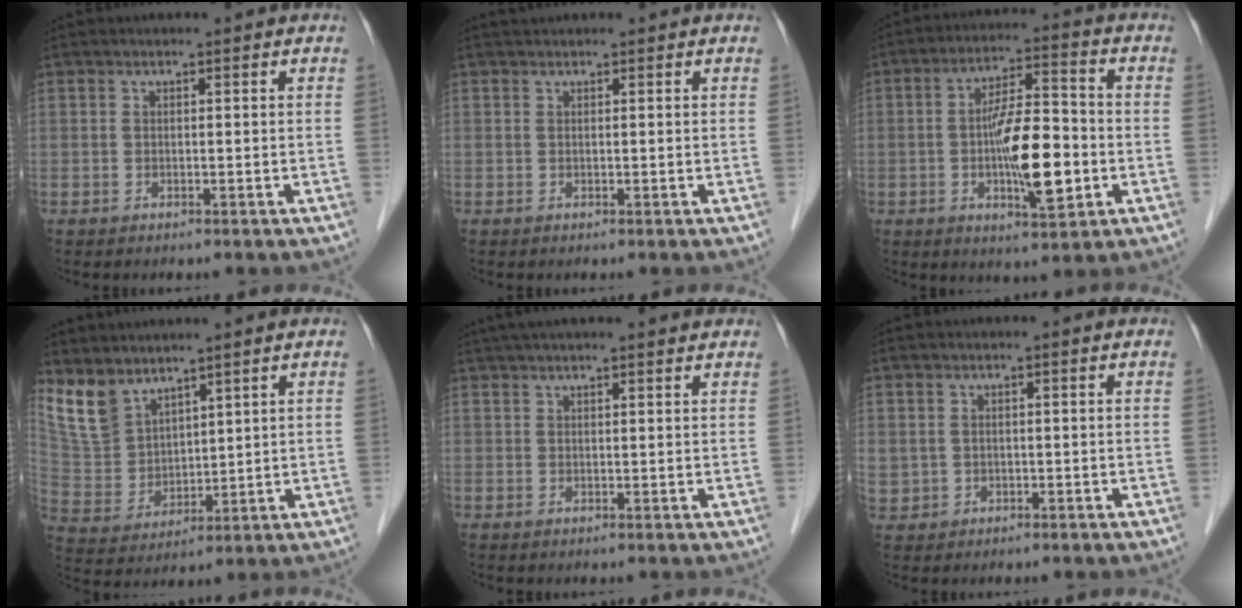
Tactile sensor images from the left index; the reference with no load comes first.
{"total": 1.2, "force": [1.2, 0.2, 0.4], "torque": [-0.012, 0.018, 0.023]}
{"total": 11.5, "force": [-2.2, 2.7, 10.9], "torque": [-0.193, 0.004, -0.034]}
{"total": 8.4, "force": [6.8, 4.2, 2.5], "torque": [-0.069, 0.007, 0.161]}
{"total": 10.9, "force": [9.6, 1.0, 4.9], "torque": [-0.075, 0.038, 0.125]}
{"total": 2.6, "force": [0.0, 2.5, 0.7], "torque": [-0.020, 0.004, 0.013]}